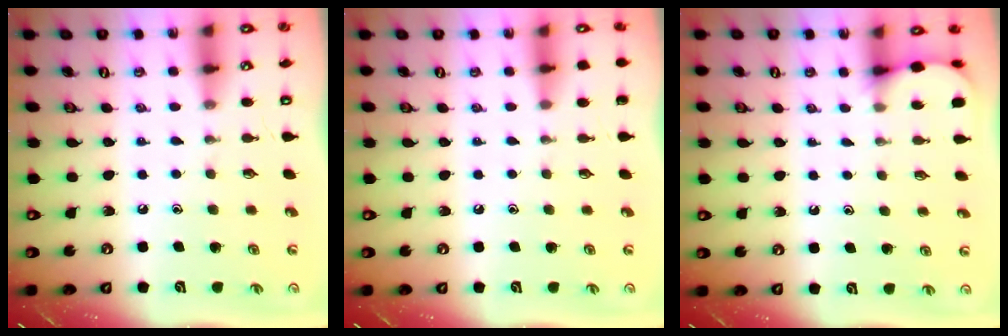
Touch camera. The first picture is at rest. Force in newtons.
{"total": 0.0}
{"total": 2.8, "press": 2.8, "slide": 0.3}